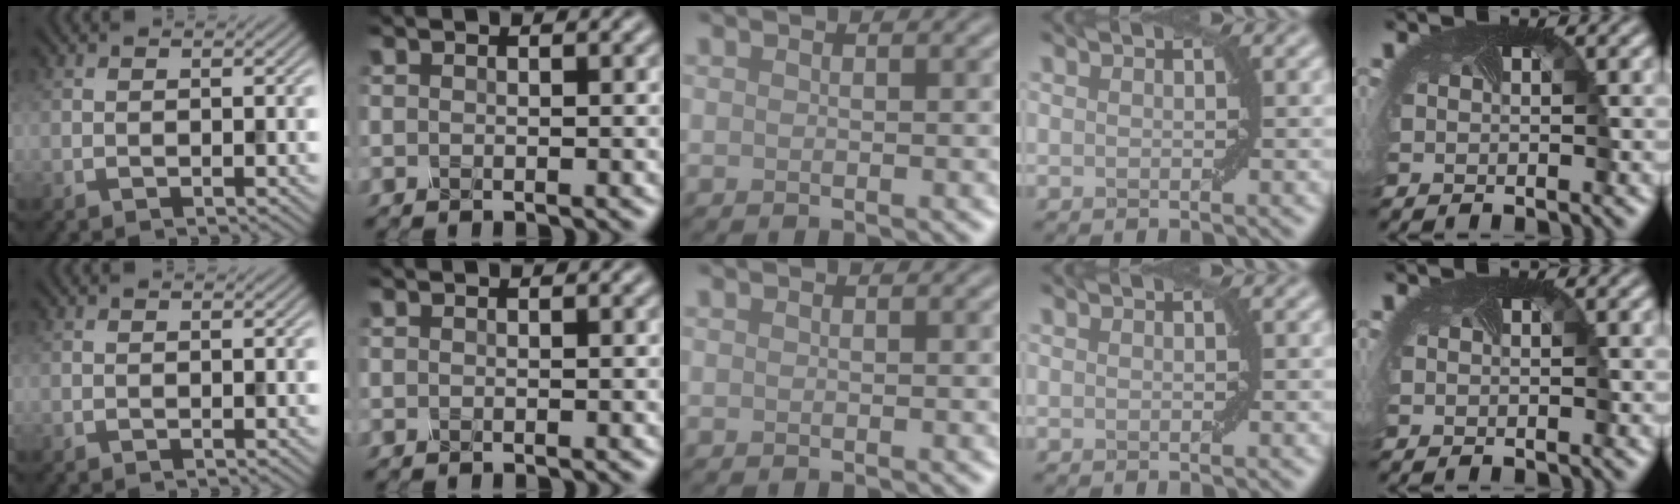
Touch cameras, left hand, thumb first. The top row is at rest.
{}